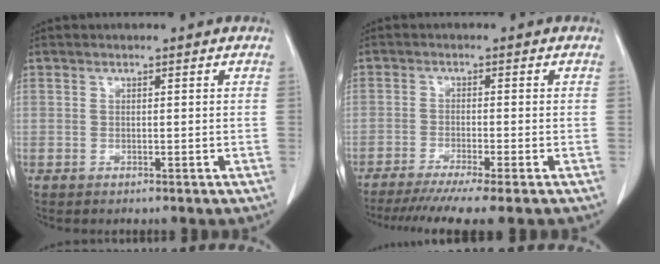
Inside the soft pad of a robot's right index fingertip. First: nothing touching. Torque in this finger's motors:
{"motor_torque": [0.77, -0.72, 0.52, 0.15]}